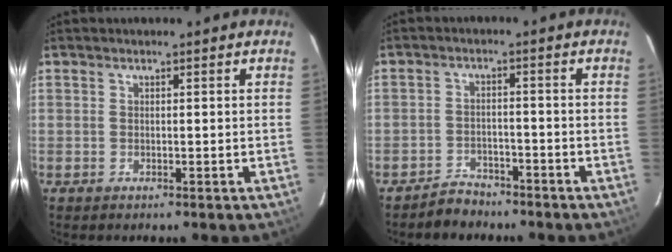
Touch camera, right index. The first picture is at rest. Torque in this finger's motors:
{"motor_torque": [0.16, -0.24, 0.01, -0.06]}